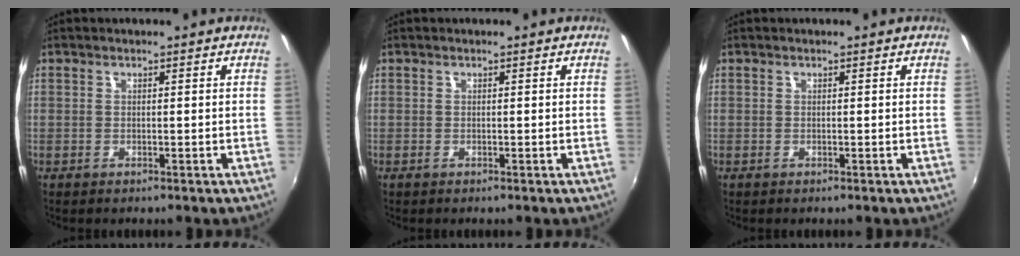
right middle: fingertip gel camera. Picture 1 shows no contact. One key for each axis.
{"total": 0.0}
{"total": 0.0}